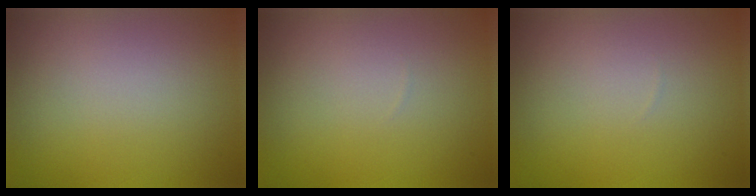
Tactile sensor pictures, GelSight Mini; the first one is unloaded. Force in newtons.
{"total": 0.0}
{"total": 0.0}